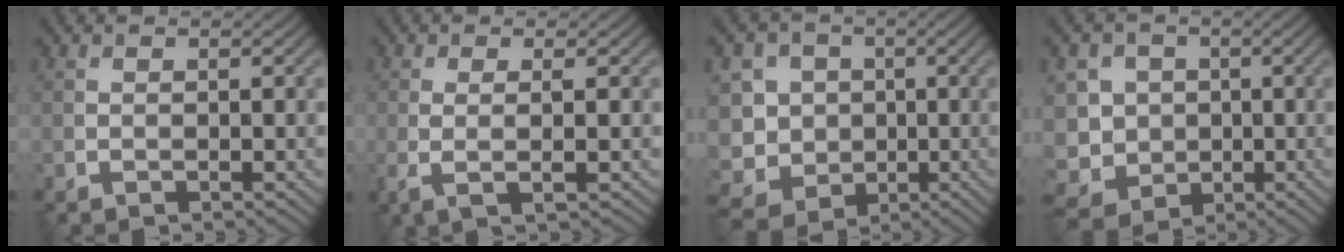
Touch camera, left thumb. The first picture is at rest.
{"total": 2.7, "force": [0.0, 0.4, 2.7], "torque": [-0.054, -0.001, -0.003]}
{"total": 8.5, "force": [-1.5, 7.5, 3.6], "torque": [-0.115, -0.002, -0.042]}
{"total": 6.8, "force": [-0.9, 6.1, 2.8], "torque": [-0.084, -0.009, -0.028]}